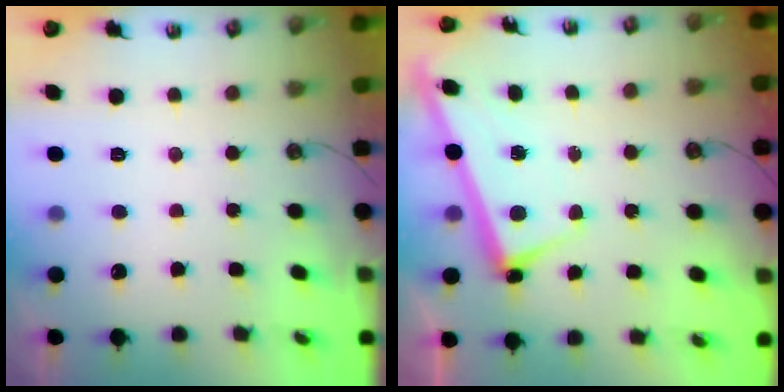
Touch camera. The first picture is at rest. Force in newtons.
{"total": 2.7, "press": 2.7, "slide": 0.4}